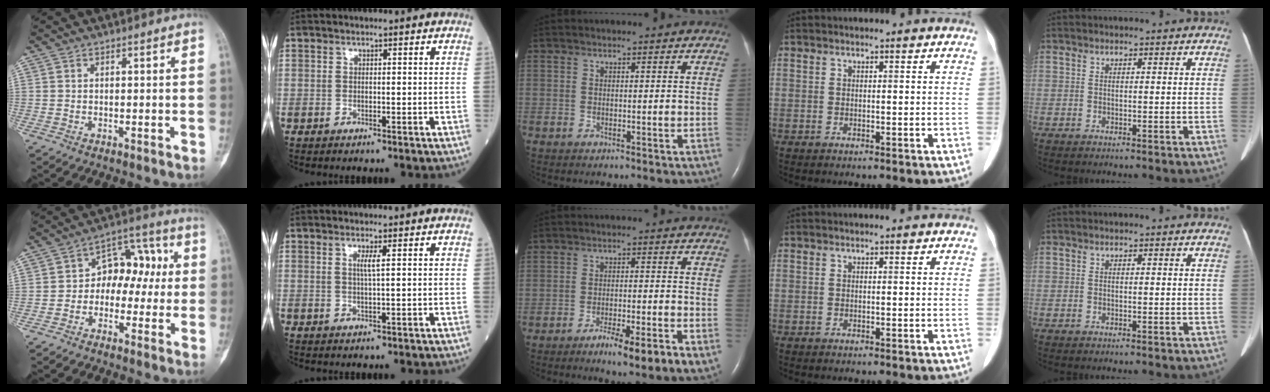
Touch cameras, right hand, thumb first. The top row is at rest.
{"thumb": {"total": 10.3, "force": [-0.3, 7.4, 7.2], "torque": [-0.063, 0.044, -0.020]}, "index": {"total": 1.7, "force": [0.6, -0.2, 1.6], "torque": [-0.032, -0.001, 0.010]}, "middle": {"total": 7.2, "force": [-3.8, 0.3, 6.2], "torque": [-0.096, -0.012, -0.055]}}